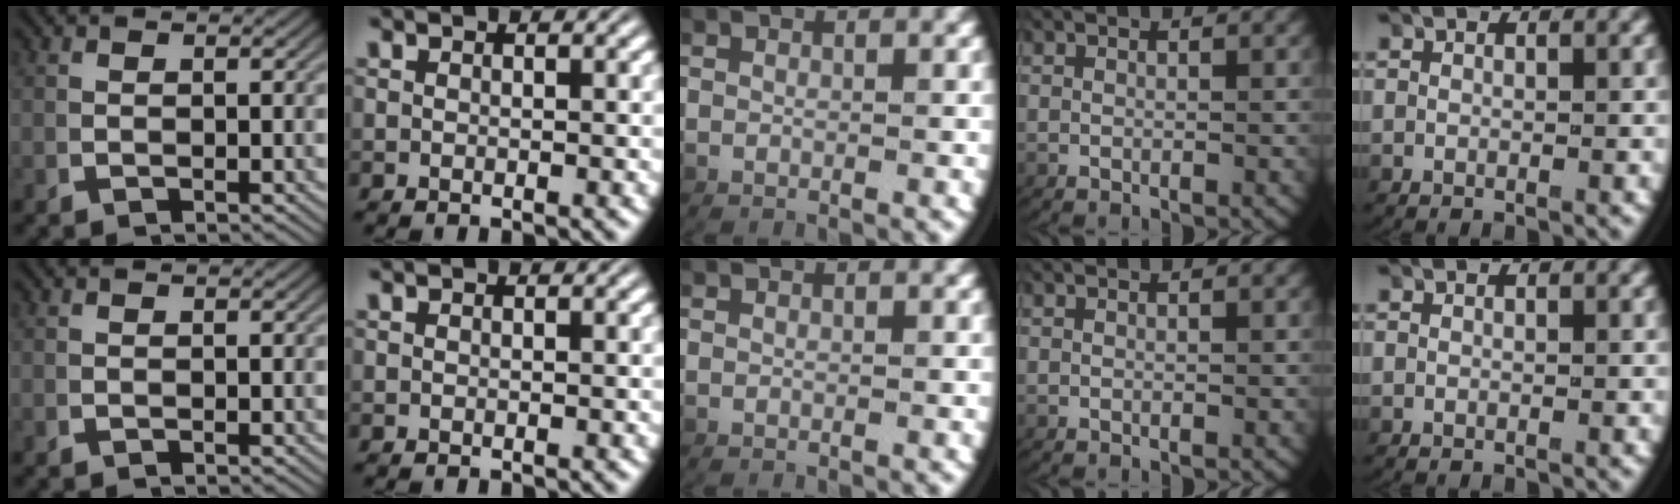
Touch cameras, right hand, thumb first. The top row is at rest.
{}